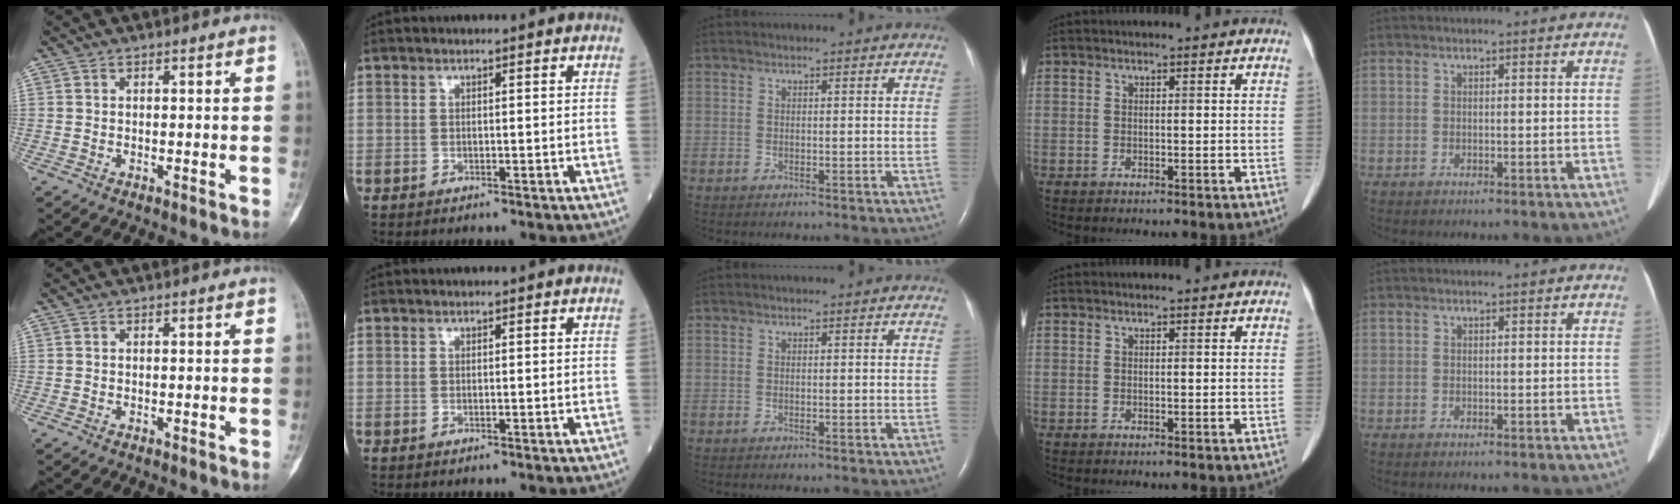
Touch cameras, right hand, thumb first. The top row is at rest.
{}